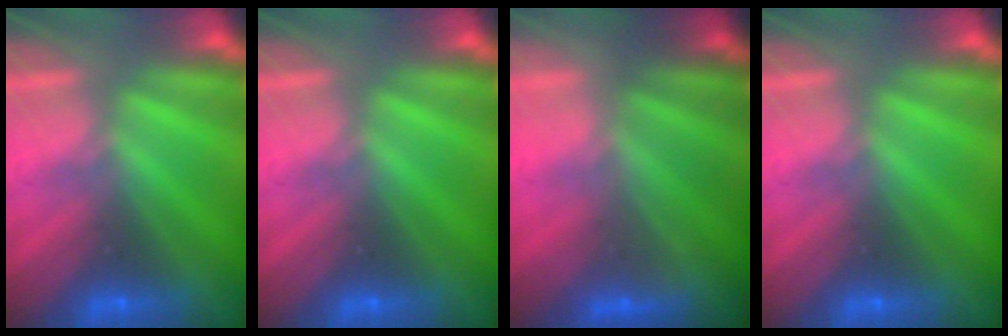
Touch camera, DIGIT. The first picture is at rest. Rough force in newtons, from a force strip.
{"total": 0.0}
{"total": 1.9}
{"total": 0.0}